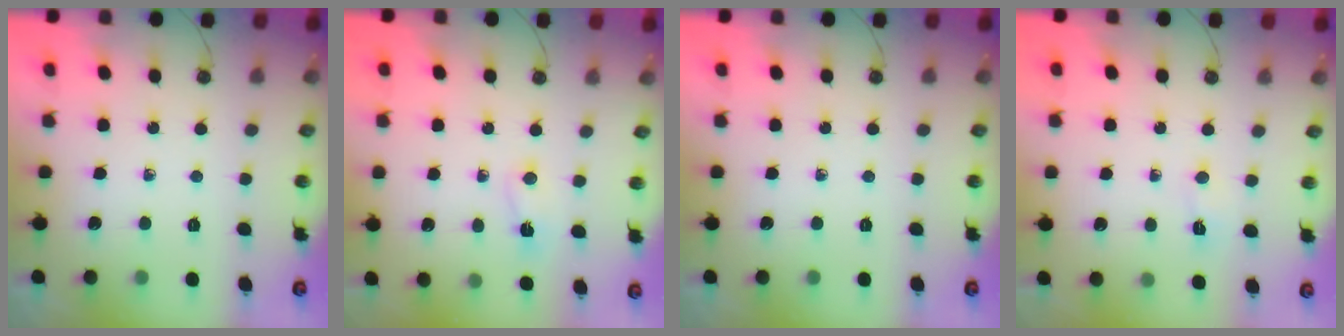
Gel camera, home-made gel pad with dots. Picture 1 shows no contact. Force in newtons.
{"total": 2.8, "press": 2.7, "slide": 0.5}
{"total": 0.0}
{"total": 2.5, "press": 2.5, "slide": 0.5}